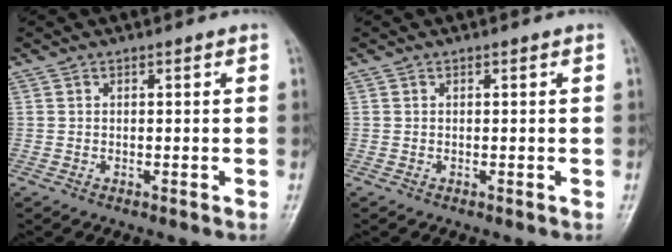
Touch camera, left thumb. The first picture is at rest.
{"total": 0.0}